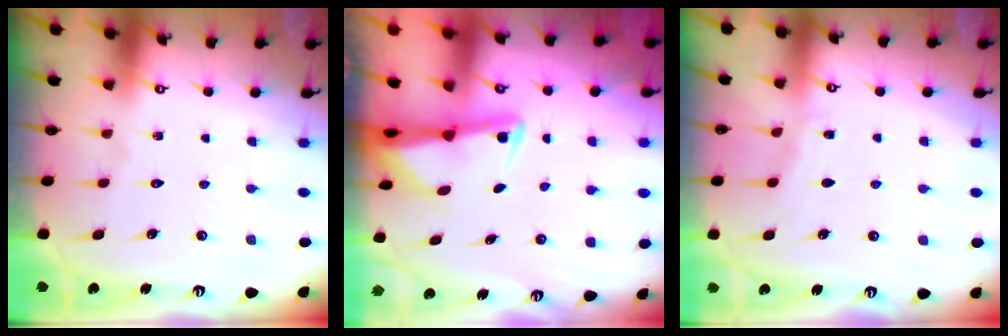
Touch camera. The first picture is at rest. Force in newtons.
{"total": 2.4, "press": 2.4, "slide": 0.5}
{"total": 3.6, "press": 3.6, "slide": 0.5}